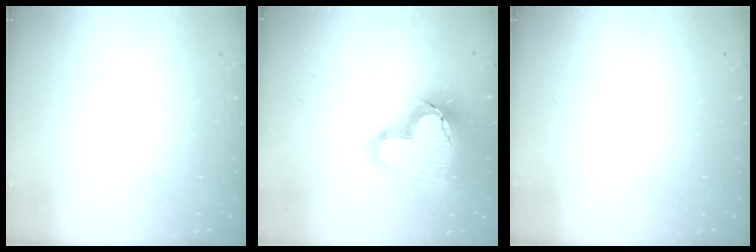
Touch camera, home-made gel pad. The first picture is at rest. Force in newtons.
{"total": 21.8, "press": 21.7, "slide": 1.8}
{"total": 0.0}